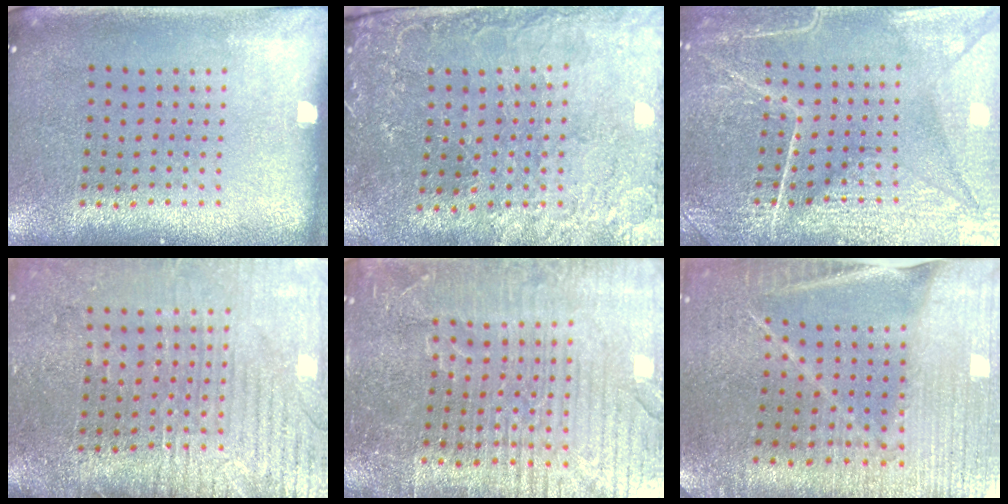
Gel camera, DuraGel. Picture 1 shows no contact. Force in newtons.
{"total": 1.0, "press": 0.9, "slide": 0.3}
{"total": 7.1, "press": 7.1, "slide": 1.0}
{"total": 3.6, "press": 3.4, "slide": 1.4}
{"total": 5.2, "press": 4.8, "slide": 2.1}
{"total": 3.0, "press": 3.0, "slide": 0.3}